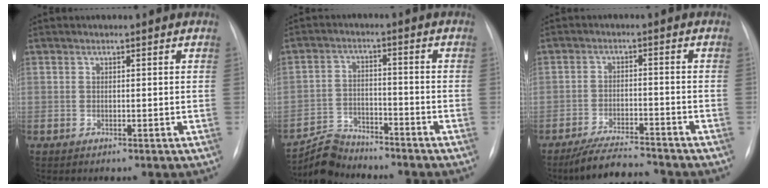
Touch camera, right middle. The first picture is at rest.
{"total": 6.1, "force": [-6.0, 1.1, -0.6], "torque": [0.005, 0.007, -0.107]}
{"total": 7.4, "force": [-6.9, 0.5, 2.6], "torque": [-0.048, -0.016, -0.120]}